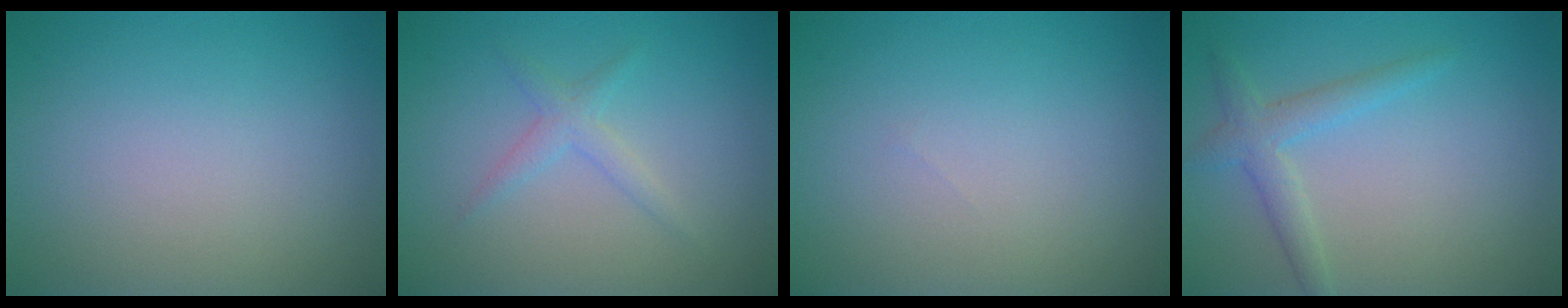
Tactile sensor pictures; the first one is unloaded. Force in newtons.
{"total": 1.6, "press": 1.6, "slide": 0.1}
{"total": 0.0}
{"total": 2.4, "press": 2.4, "slide": 0.1}